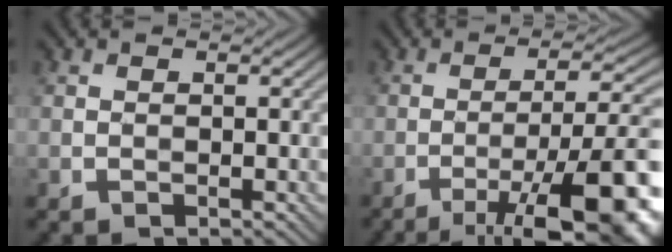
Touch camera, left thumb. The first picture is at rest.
{"total": 15.3, "force": [-7.1, 4.1, 12.9], "torque": [-0.171, 0.006, -0.100]}